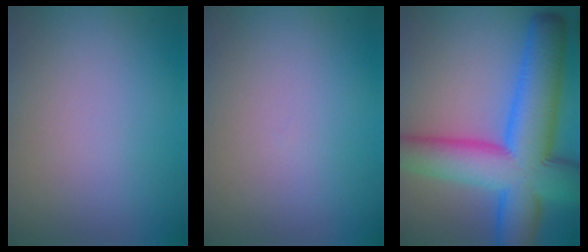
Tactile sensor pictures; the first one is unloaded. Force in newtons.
{"total": 0.0}
{"total": 13.4, "press": 13.4, "slide": 0.5}